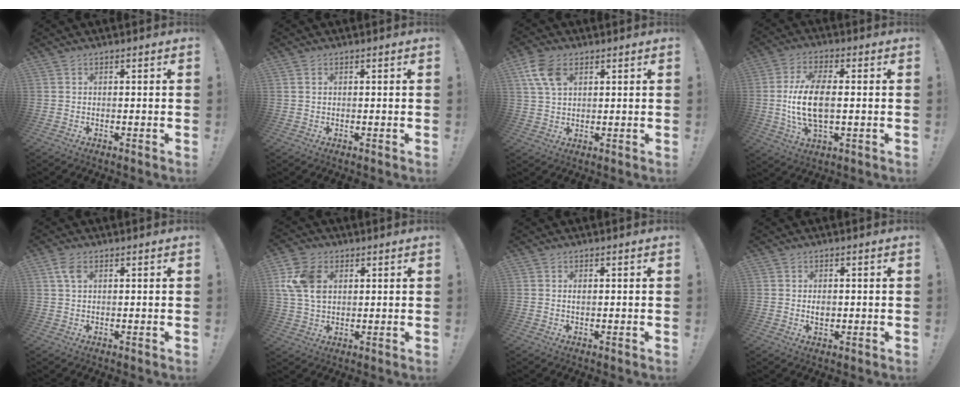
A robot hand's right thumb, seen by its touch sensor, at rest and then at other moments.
{"total": 0.9, "force": [0.5, 0.6, 0.5], "torque": [-0.013, 0.003, 0.009]}
{"total": 9.1, "force": [4.0, 5.6, 5.9], "torque": [-0.118, -0.007, 0.076]}
{"total": 13.2, "force": [-0.4, 6.3, 11.6], "torque": [-0.224, -0.005, -0.010]}
{"total": 4.1, "force": [1.6, 2.2, 3.1], "torque": [-0.066, 0.006, 0.031]}
{"total": 12.6, "force": [3.5, 9.0, 8.1], "torque": [-0.160, 0.003, 0.068]}
{"total": 0.7, "force": [0.1, 0.4, 0.5], "torque": [-0.013, 0.003, 0.002]}
{"total": 2.6, "force": [-0.2, 1.9, 1.9], "torque": [-0.012, -0.005, -0.009]}